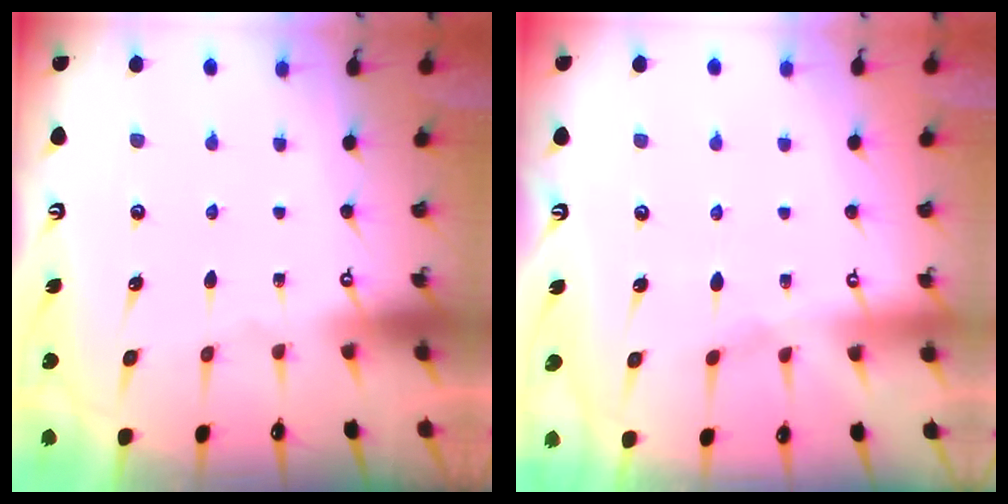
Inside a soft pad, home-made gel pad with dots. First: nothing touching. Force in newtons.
{"total": 4.3, "press": 4.3, "slide": 0.7}